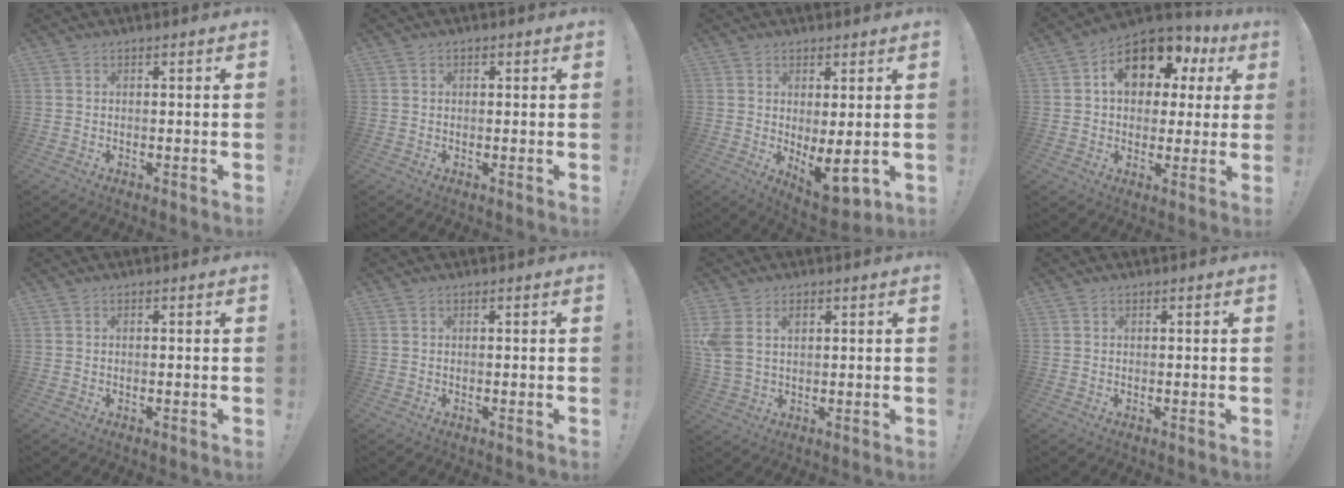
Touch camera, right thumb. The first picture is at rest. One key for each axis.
{"total": 0.7, "fx": 0.3, "fy": 0.6, "fz": 0.2, "tx": 0.004, "ty": -0.001, "tz": 0.003}
{"total": 7.3, "fx": 0.1, "fy": 2.5, "fz": 6.9, "tx": -0.088, "ty": -0.034, "tz": 0.006}
{"total": 14.5, "fx": 5.8, "fy": 9.5, "fz": 9.2, "tx": -0.133, "ty": -0.026, "tz": 0.101}
{"total": 0.0}
{"total": 0.0}
{"total": 5.8, "fx": 2.0, "fy": 4.2, "fz": 3.5, "tx": -0.069, "ty": -0.006, "tz": 0.037}
{"total": 0.0}